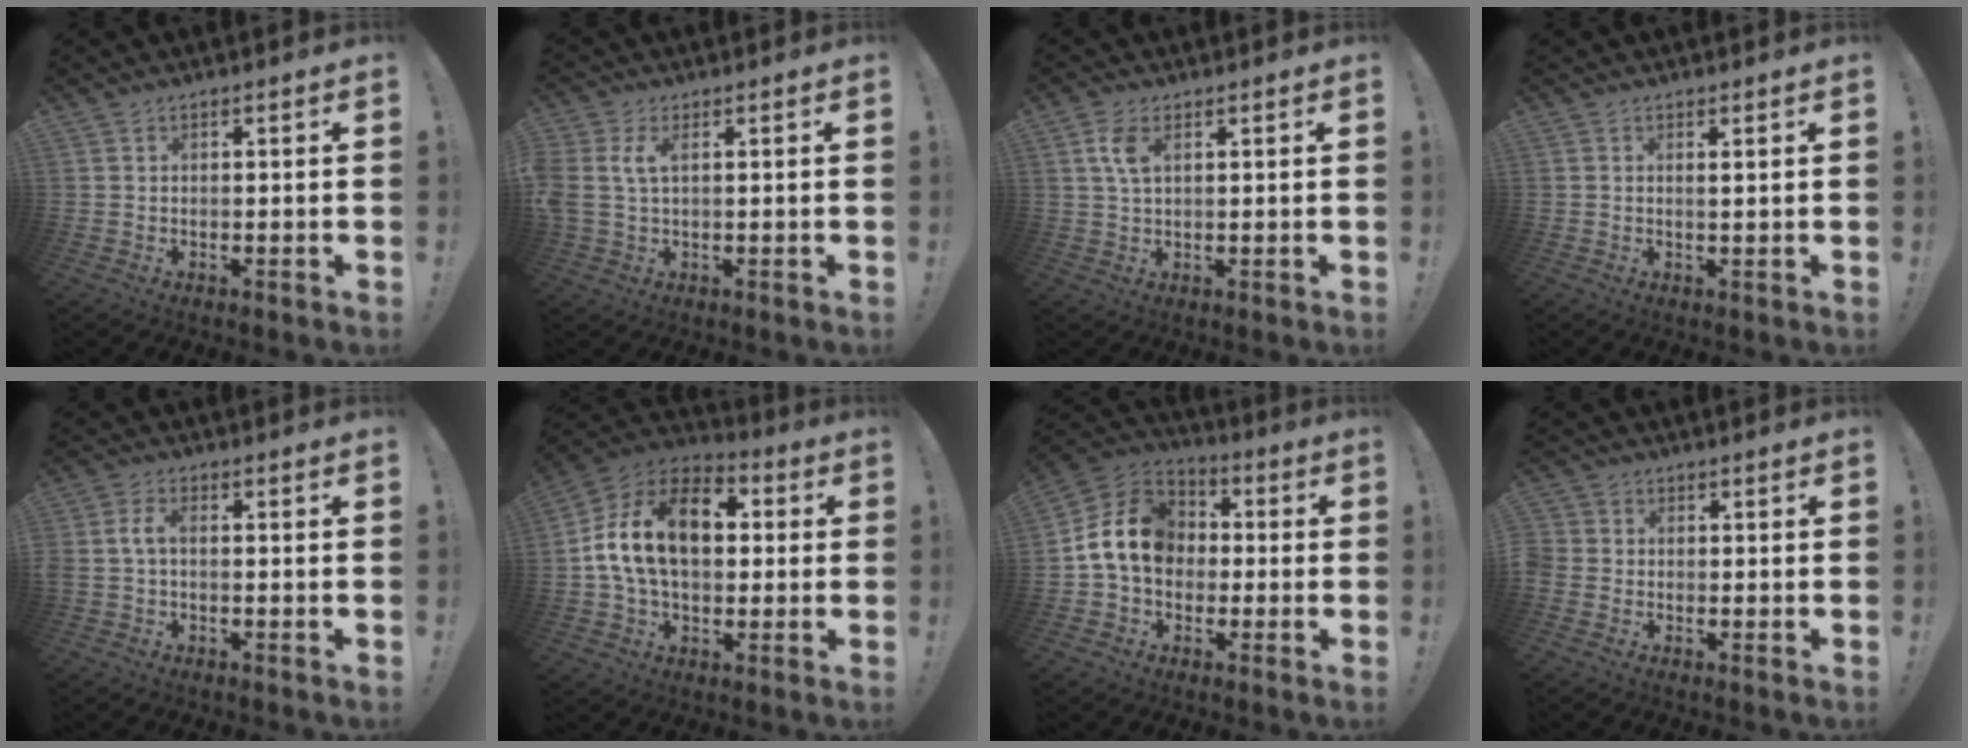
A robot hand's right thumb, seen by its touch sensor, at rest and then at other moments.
{"total": 5.0, "force": [1.4, 2.2, 4.2], "torque": [-0.088, -0.007, 0.021]}
{"total": 5.2, "force": [1.8, 2.8, 4.0], "torque": [-0.082, 0.001, 0.030]}
{"total": 1.4, "force": [0.9, -0.2, 1.0], "torque": [-0.005, -0.008, 0.012]}
{"total": 4.3, "force": [-0.6, 2.1, 3.6], "torque": [-0.078, 0.007, -0.014]}
{"total": 20.4, "force": [3.0, 12.7, 15.6], "torque": [-0.264, 0.013, 0.053]}
{"total": 15.2, "force": [0.9, 12.0, 9.2], "torque": [-0.157, 0.020, 0.023]}
{"total": 2.4, "force": [-1.2, 1.9, 1.0], "torque": [-0.021, 0.005, -0.023]}